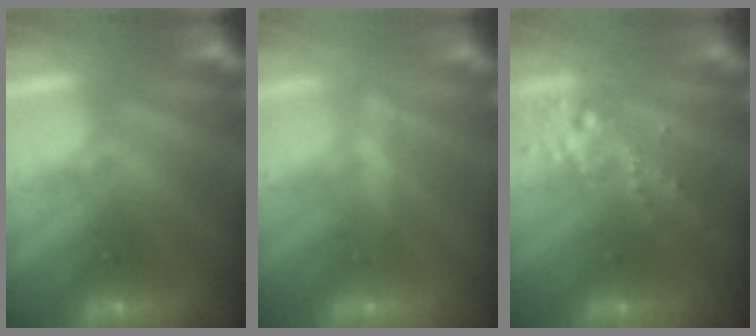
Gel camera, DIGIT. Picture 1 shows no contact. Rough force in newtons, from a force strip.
{"total": 2.7}
{"total": 2.6}